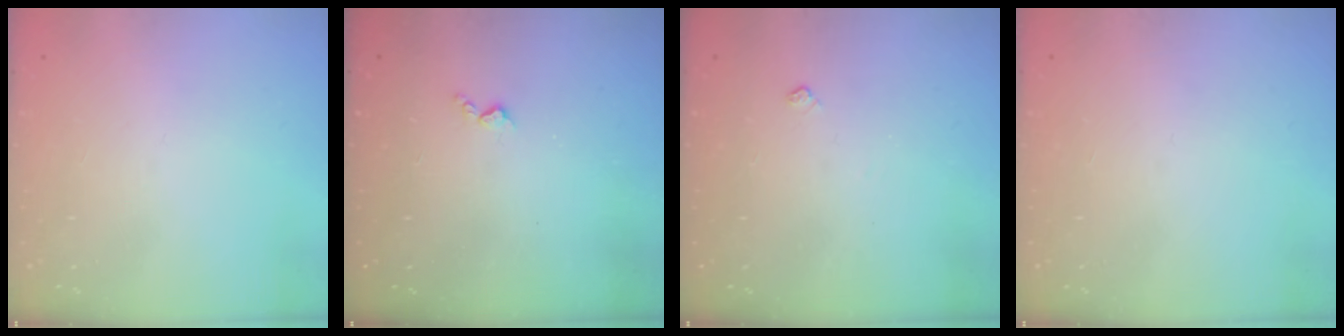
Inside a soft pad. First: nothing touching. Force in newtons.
{"total": 2.8, "press": 2.8, "slide": 0.5}
{"total": 3.2, "press": 3.1, "slide": 0.5}
{"total": 0.0}